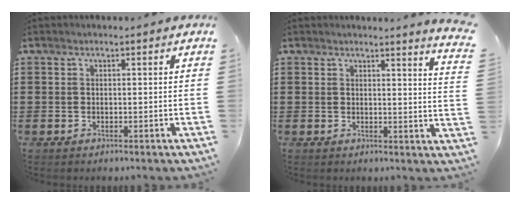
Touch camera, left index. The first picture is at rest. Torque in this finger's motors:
{"motor_torque": [-0.43, 0.48, -0.04, 0.00]}